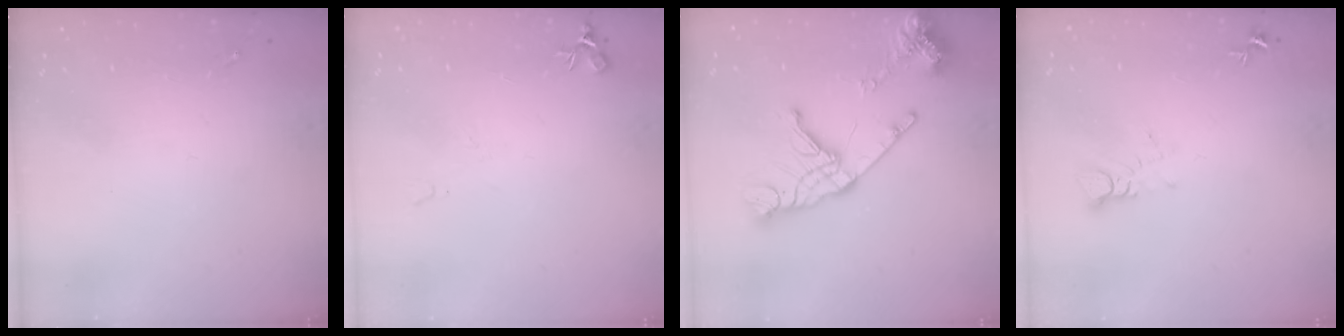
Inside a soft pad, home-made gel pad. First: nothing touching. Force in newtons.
{"total": 6.9, "press": 6.9, "slide": 0.7}
{"total": 19.2, "press": 19.1, "slide": 2.3}
{"total": 3.7, "press": 3.7, "slide": 0.3}